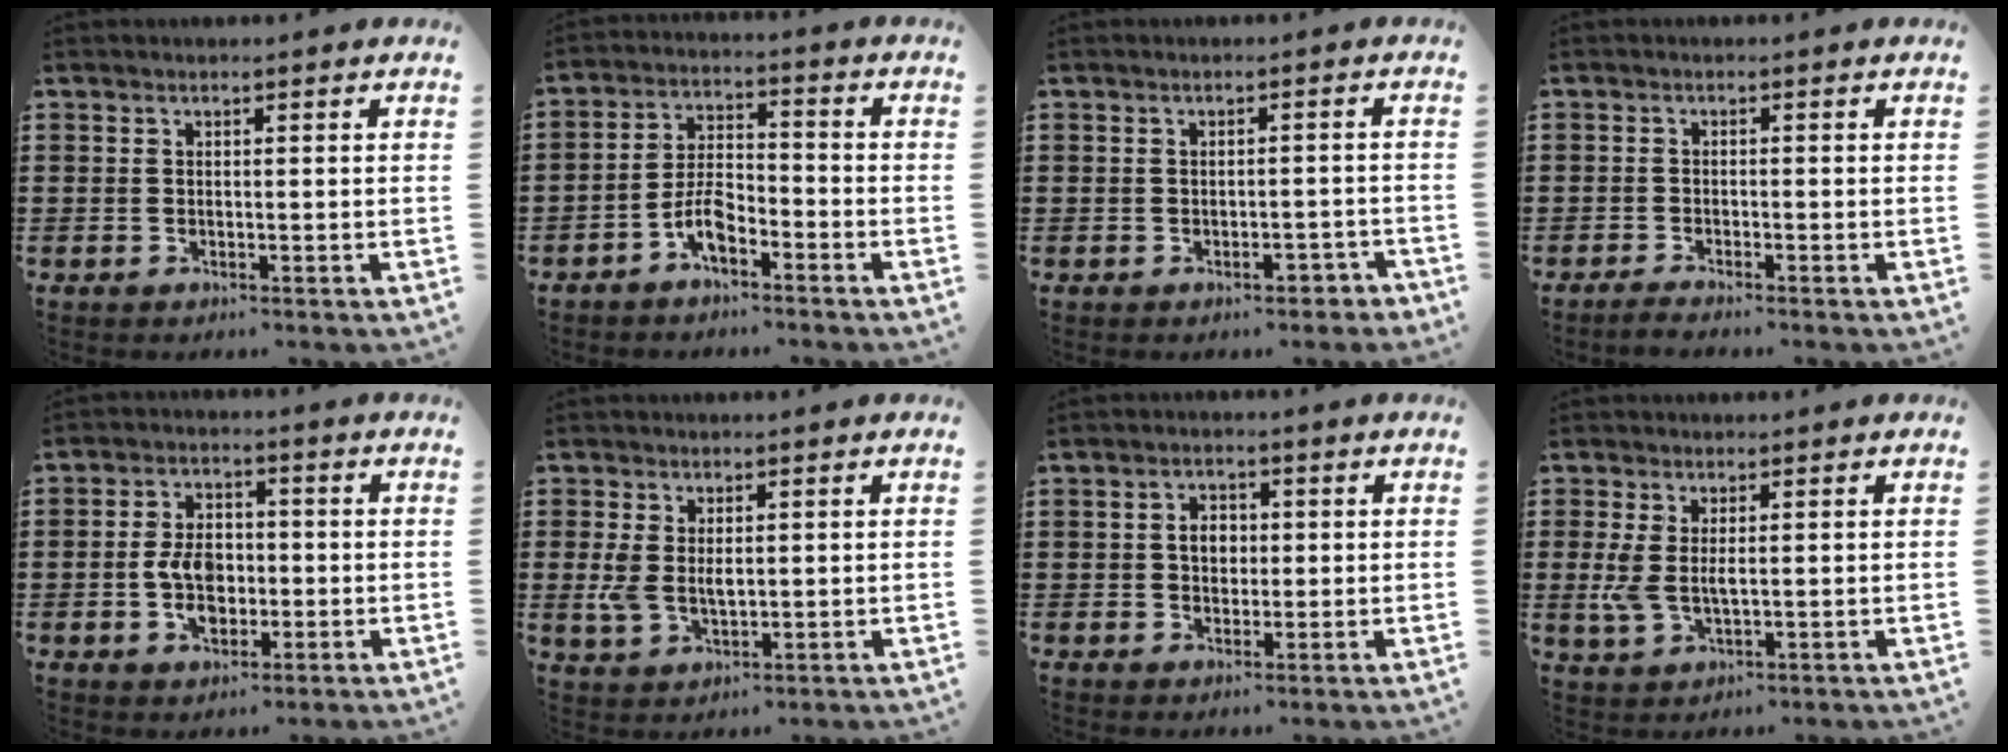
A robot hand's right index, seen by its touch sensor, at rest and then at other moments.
{"total": 5.8, "force": [-3.4, 2.5, 4.0], "torque": [-0.095, 0.005, -0.070]}
{"total": 2.2, "force": [-1.9, 0.7, 0.9], "torque": [-0.019, 0.003, -0.039]}
{"total": 1.2, "force": [-1.2, -0.1, 0.2], "torque": [-0.005, 0.002, -0.023]}
{"total": 6.3, "force": [-1.1, 4.1, 4.7], "torque": [-0.102, 0.000, -0.027]}
{"total": 4.2, "force": [0.3, 2.6, 3.2], "torque": [-0.073, 0.005, 0.004]}
{"total": 3.0, "force": [0.1, 2.2, 2.0], "torque": [-0.045, 0.009, -0.001]}
{"total": 4.2, "force": [0.4, 2.0, 3.7], "torque": [-0.096, -0.002, 0.000]}